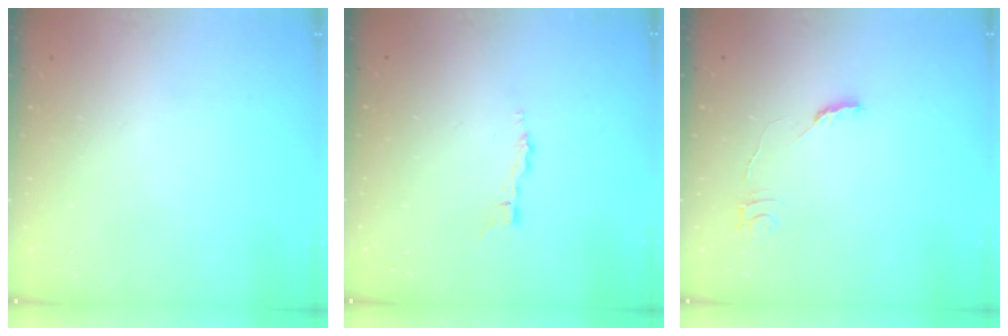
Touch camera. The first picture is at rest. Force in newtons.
{"total": 2.9, "press": 2.9, "slide": 0.3}
{"total": 6.6, "press": 6.6, "slide": 0.5}